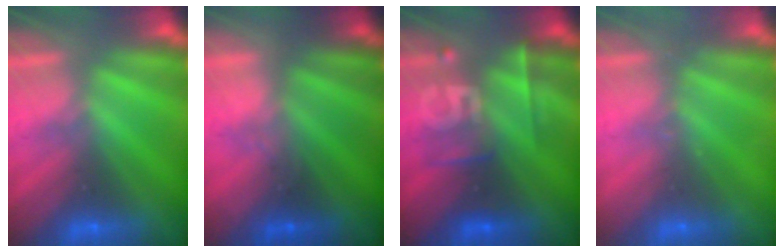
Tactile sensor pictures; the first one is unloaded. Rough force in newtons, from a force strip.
{"total": 1.5}
{"total": 2.4}
{"total": 2.1}